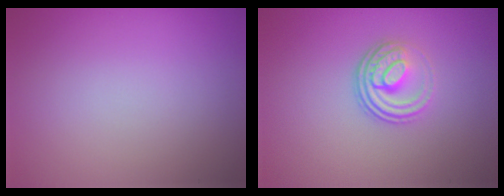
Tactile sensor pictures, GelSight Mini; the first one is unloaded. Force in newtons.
{"total": 3.5, "press": 2.5, "slide": 2.4}